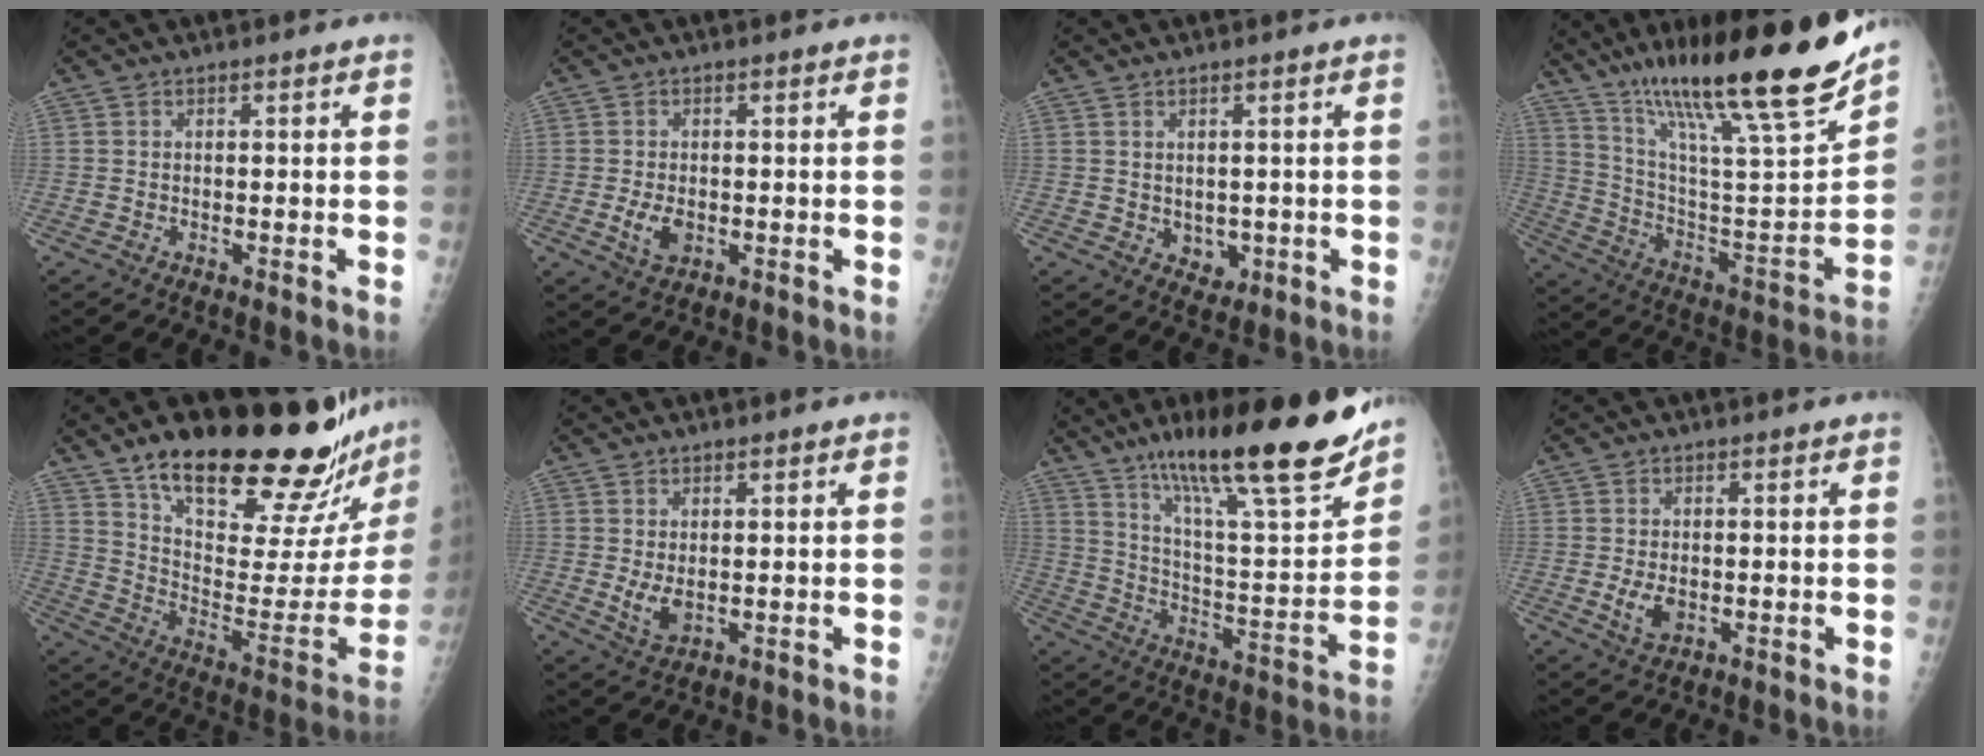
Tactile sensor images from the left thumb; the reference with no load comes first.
{"total": 4.1, "force": [-0.8, 2.7, 3.0], "torque": [-0.054, -0.004, -0.008]}
{"total": 3.3, "force": [-0.1, 2.7, 1.8], "torque": [-0.011, -0.005, 0.011]}
{"total": 29.4, "force": [20.8, 3.6, 20.4], "torque": [-0.312, -0.068, 0.346]}
{"total": 29.8, "force": [22.6, 7.3, 18.0], "torque": [-0.235, -0.111, 0.338]}
{"total": 3.8, "force": [0.4, 2.4, 2.9], "torque": [-0.049, -0.013, 0.016]}
{"total": 25.9, "force": [17.9, 4.9, 18.1], "torque": [-0.261, -0.067, 0.293]}
{"total": 3.7, "force": [-0.6, 2.4, 2.8], "torque": [-0.050, -0.006, -0.003]}